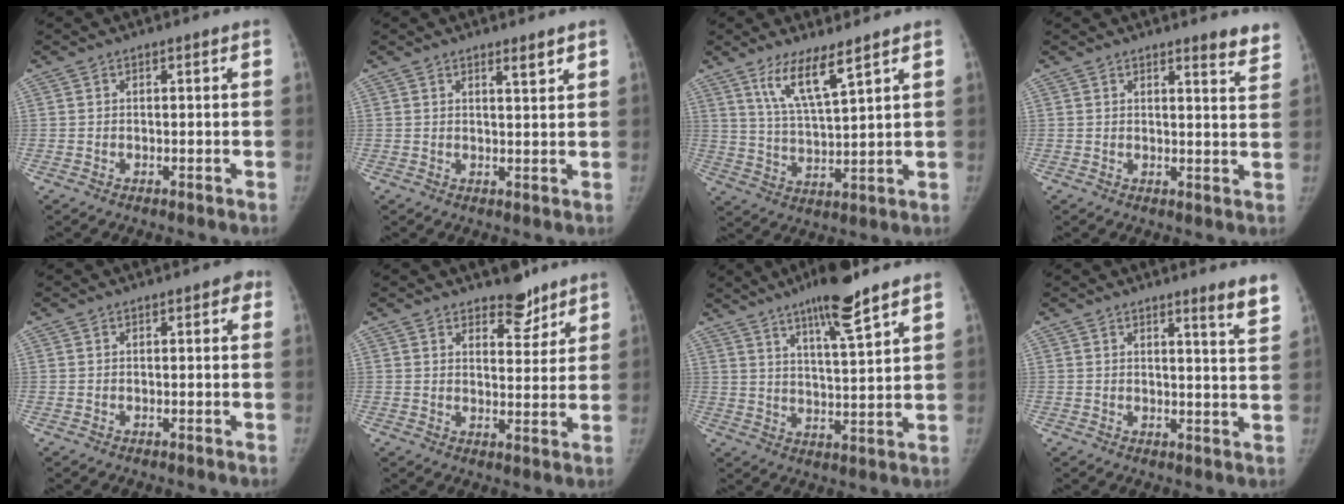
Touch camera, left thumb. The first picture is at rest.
{"total": 2.5, "force": [1.8, 0.4, 1.7], "torque": [-0.020, -0.015, 0.028]}
{"total": 8.2, "force": [5.5, 1.2, 6.0], "torque": [-0.110, -0.037, 0.112]}
{"total": 5.0, "force": [4.3, 0.8, 2.4], "torque": [-0.013, -0.029, 0.040]}
{"total": 1.4, "force": [0.5, 0.9, 0.9], "torque": [0.005, 0.003, -0.002]}
{"total": 6.1, "force": [4.7, 3.0, 2.4], "torque": [0.001, -0.031, 0.070]}
{"total": 11.1, "force": [7.6, 1.2, 7.9], "torque": [-0.124, -0.040, 0.128]}
{"total": 5.0, "force": [3.9, -0.1, 3.1], "torque": [-0.037, -0.033, 0.043]}